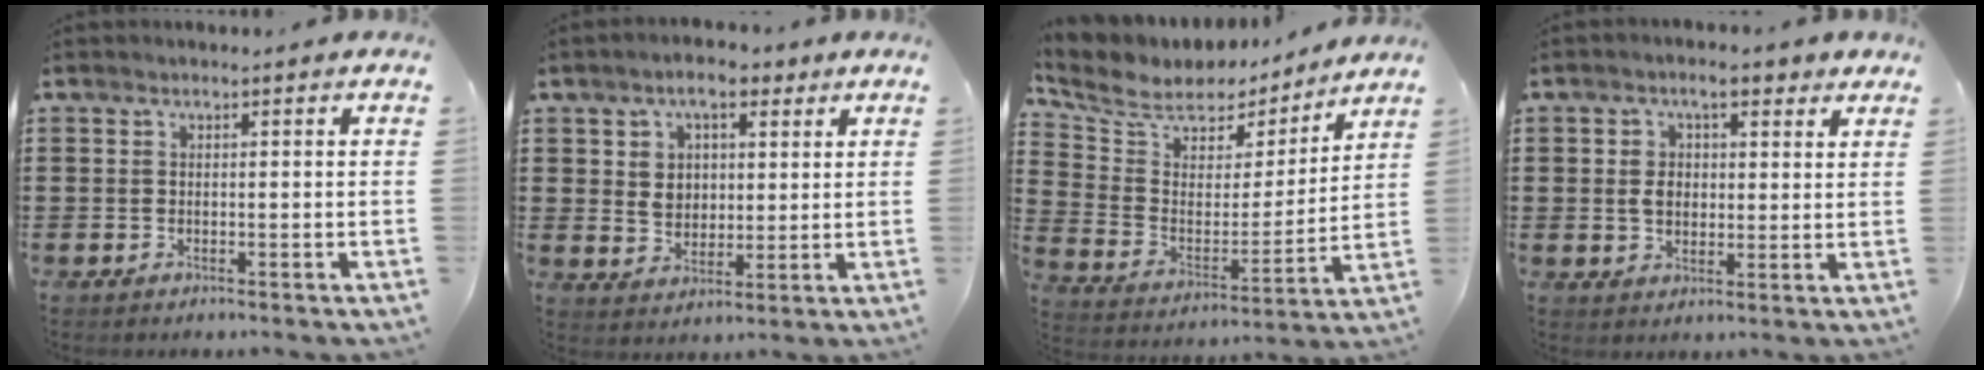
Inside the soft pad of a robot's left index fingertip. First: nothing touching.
{"total": 5.6, "force": [3.0, 4.0, 2.5], "torque": [-0.054, 0.003, 0.049]}
{"total": 7.6, "force": [6.3, 3.7, 1.8], "torque": [-0.080, -0.041, 0.109]}
{"total": 5.0, "force": [2.1, 2.9, 3.4], "torque": [-0.070, 0.009, 0.034]}